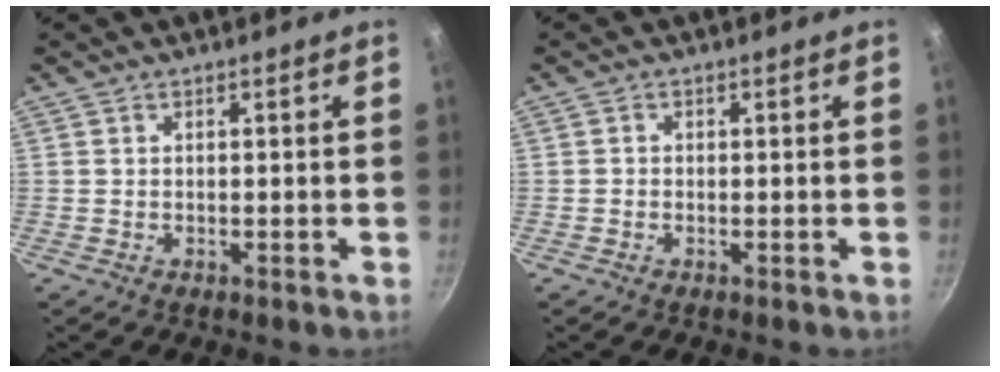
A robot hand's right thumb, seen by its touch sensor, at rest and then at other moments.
{"total": 0.5, "force": [-0.2, 0.5, 0.1], "torque": [-0.001, 0.002, -0.005]}